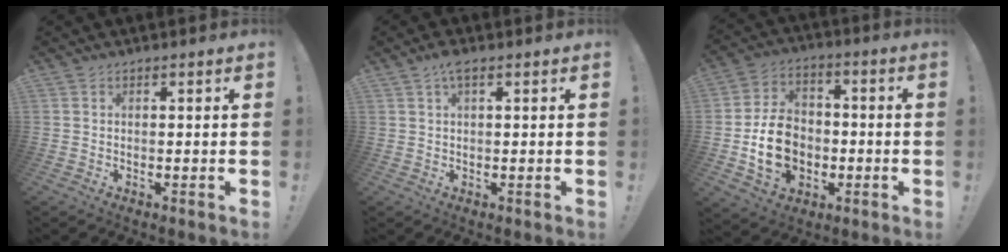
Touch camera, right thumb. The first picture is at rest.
{"total": 3.1, "force": [1.5, 1.0, 2.5], "torque": [-0.048, 0.000, 0.027]}
{"total": 14.9, "force": [-2.9, 11.9, 8.5], "torque": [-0.134, 0.024, -0.046]}